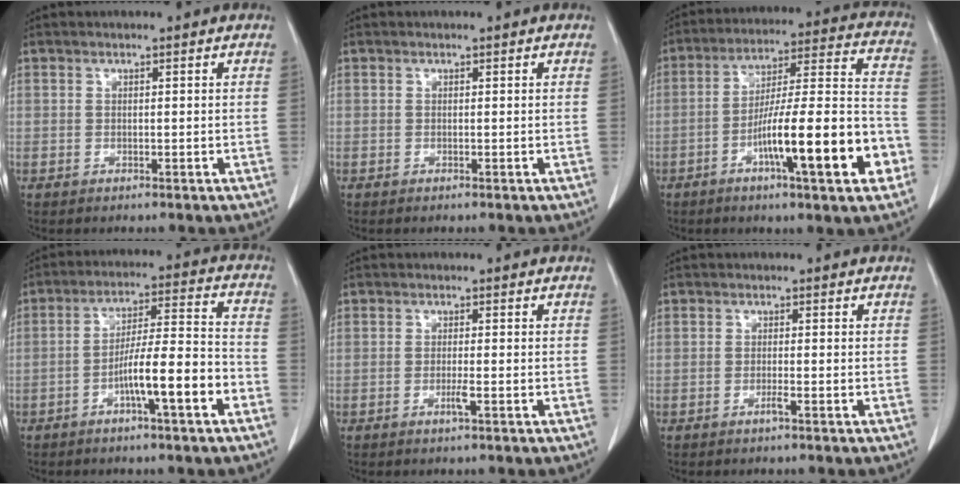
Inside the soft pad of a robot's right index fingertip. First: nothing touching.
{"total": 0.0}
{"total": 18.7, "force": [-7.1, 1.6, 17.2], "torque": [-0.253, 0.009, -0.107]}
{"total": 10.6, "force": [-4.5, 0.5, 9.6], "torque": [-0.161, 0.015, -0.073]}
{"total": 1.6, "force": [-0.7, -0.2, 1.5], "torque": [-0.029, -0.003, -0.011]}
{"total": 1.1, "force": [-0.6, -0.2, 0.9], "torque": [-0.019, 0.000, -0.010]}